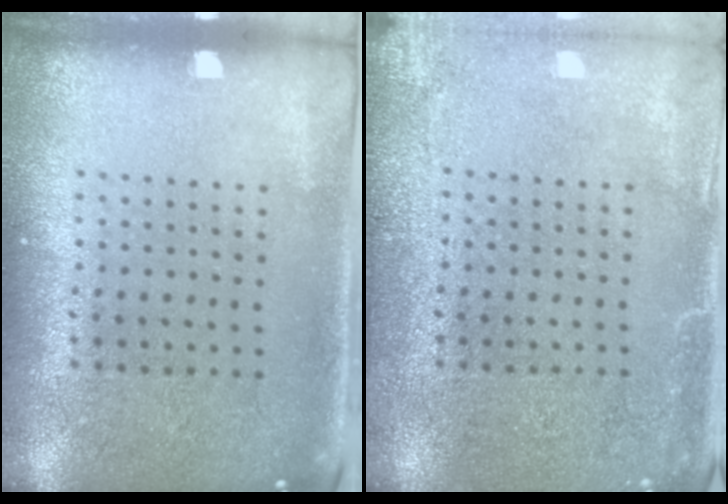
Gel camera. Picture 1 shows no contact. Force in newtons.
{"total": 2.8, "press": 2.8, "slide": 0.3}